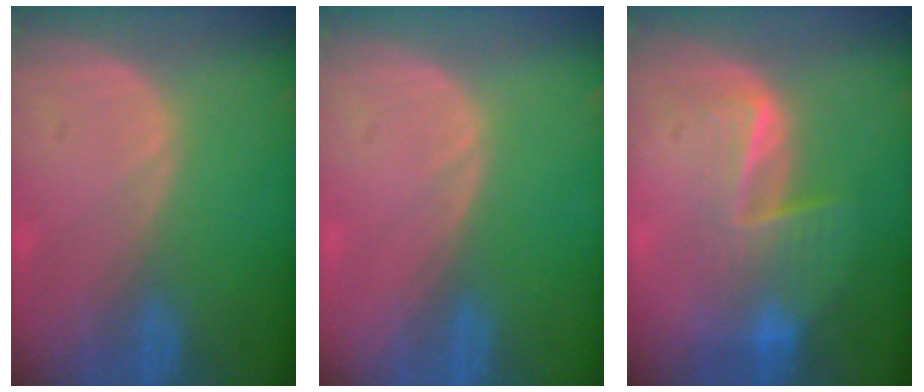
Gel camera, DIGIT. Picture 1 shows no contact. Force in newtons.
{"total": 0.0}
{"total": 6.7, "press": 6.3, "slide": 2.3}